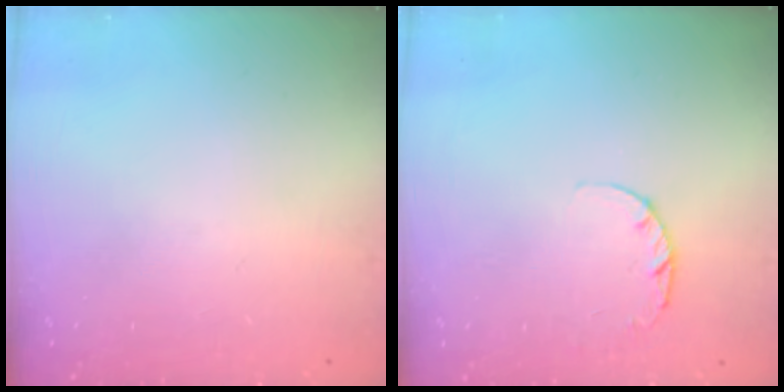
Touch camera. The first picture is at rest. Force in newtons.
{"total": 2.6, "press": 2.5, "slide": 0.4}